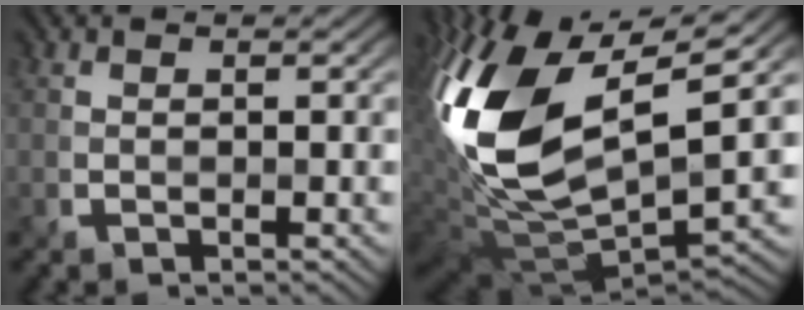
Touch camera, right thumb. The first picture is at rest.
{"total": 18.0, "force": [5.2, 8.2, 15.1], "torque": [-0.341, 0.004, 0.092]}